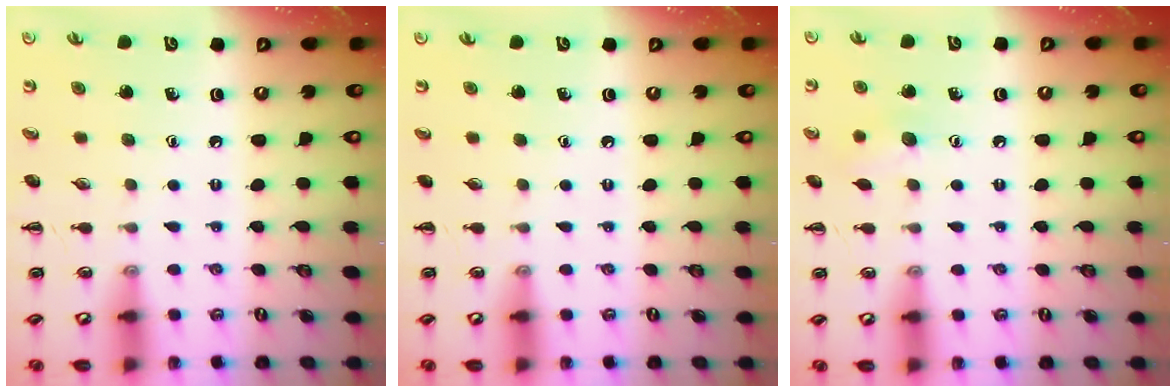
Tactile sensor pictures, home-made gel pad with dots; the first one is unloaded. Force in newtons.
{"total": 0.0}
{"total": 6.9, "press": 6.7, "slide": 1.7}